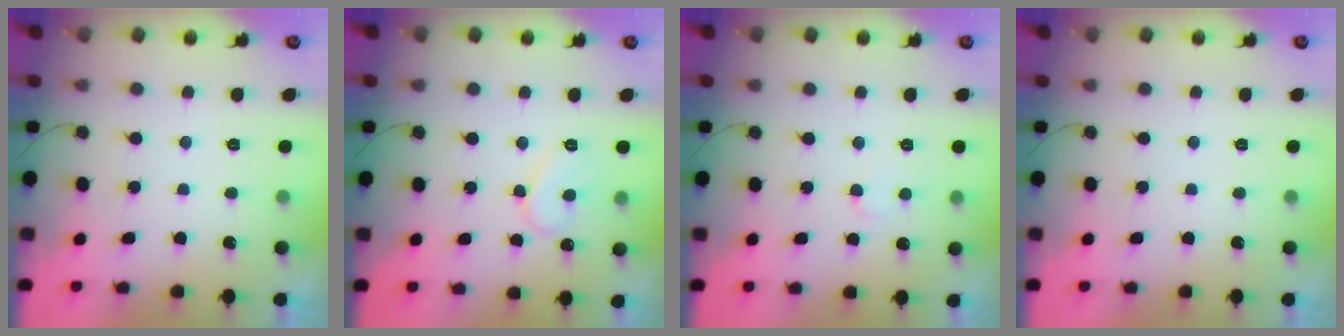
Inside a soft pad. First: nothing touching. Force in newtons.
{"total": 8.0, "press": 7.9, "slide": 0.7}
{"total": 2.9, "press": 2.9, "slide": 0.2}
{"total": 0.0}